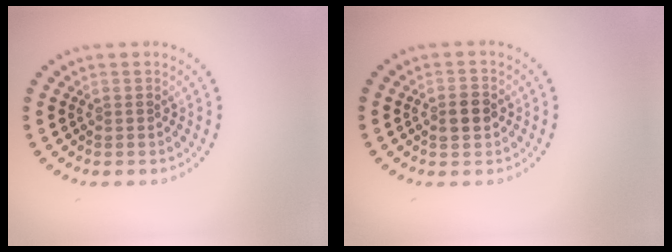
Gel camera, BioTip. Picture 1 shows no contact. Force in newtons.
{"total": 2.5, "press": 2.5, "slide": 0.1}